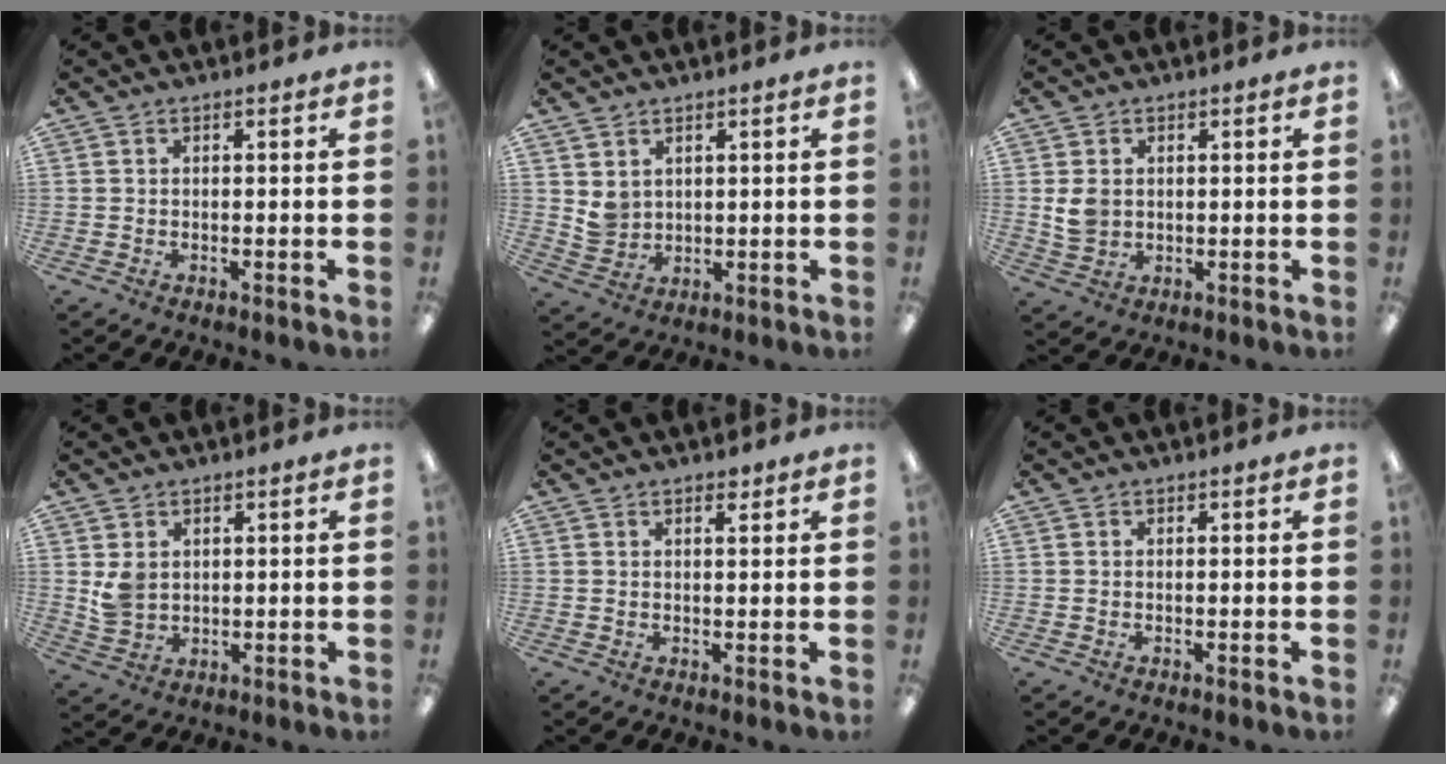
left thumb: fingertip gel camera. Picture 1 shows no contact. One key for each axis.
{"total": 4.2, "fx": 2.5, "fy": 3.2, "fz": 0.8, "tx": -0.018, "ty": -0.008, "tz": 0.049}
{"total": 4.6, "fx": 0.9, "fy": 3.7, "fz": 2.5, "tx": -0.041, "ty": 0.004, "tz": 0.019}
{"total": 4.7, "fx": 1.7, "fy": 3.7, "fz": 2.4, "tx": -0.042, "ty": 0.002, "tz": 0.034}
{"total": 1.5, "fx": 1.3, "fy": 0.5, "fz": 0.6, "tx": -0.006, "ty": -0.006, "tz": 0.023}
{"total": 0.0}